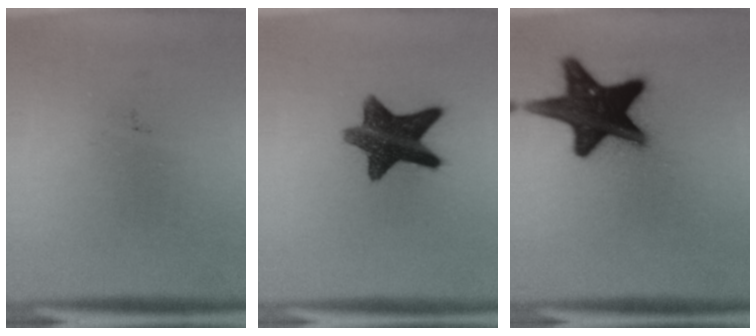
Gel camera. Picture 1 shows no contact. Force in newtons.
{"total": 12.0}
{"total": 18.8}